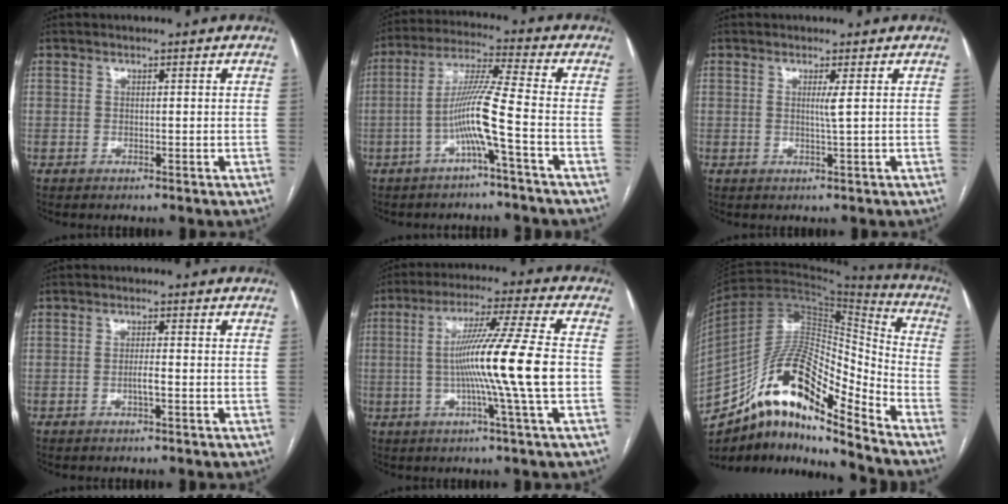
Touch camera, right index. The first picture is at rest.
{"total": 8.7, "force": [-3.2, -1.4, 8.0], "torque": [-0.159, 0.015, -0.064]}
{"total": 1.5, "force": [0.2, -0.5, 1.3], "torque": [-0.027, -0.004, 0.005]}
{"total": 1.8, "force": [-0.7, 0.1, 1.7], "torque": [-0.030, 0.000, -0.014]}
{"total": 14.0, "force": [-1.7, -2.4, 13.7], "torque": [-0.236, -0.006, -0.033]}
{"total": 19.7, "force": [-13.1, 5.0, 13.9], "torque": [-0.263, 0.036, -0.229]}